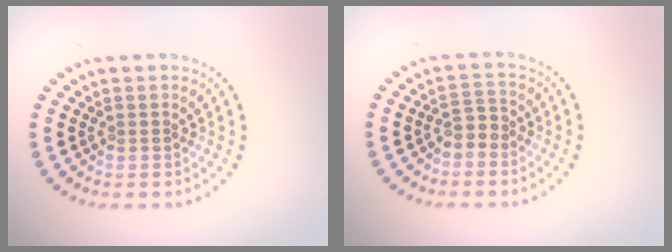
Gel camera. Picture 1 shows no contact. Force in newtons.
{"total": 1.6, "press": 1.3, "slide": 1.0}